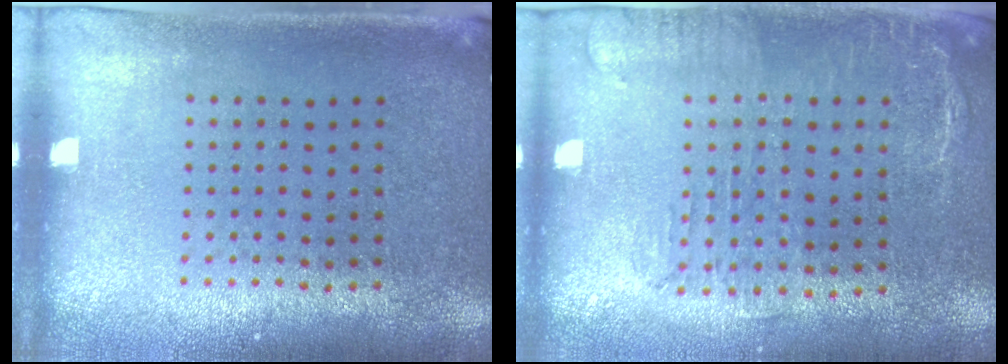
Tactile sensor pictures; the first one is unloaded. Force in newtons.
{"total": 1.8, "press": 1.5, "slide": 1.1}